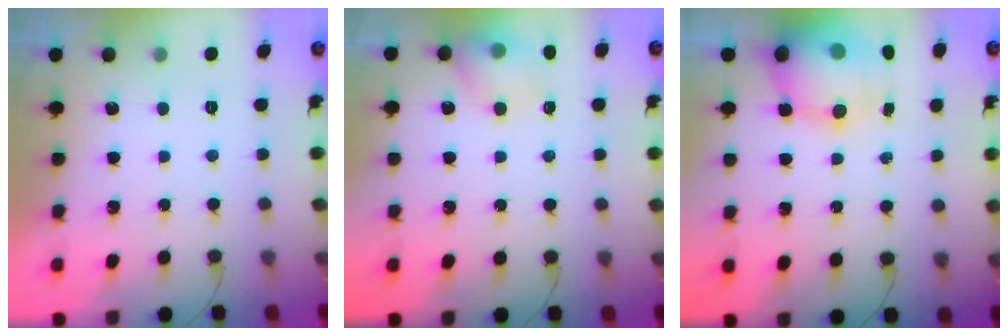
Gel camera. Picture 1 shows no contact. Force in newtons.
{"total": 11.1, "press": 10.9, "slide": 1.9}
{"total": 13.4, "press": 12.9, "slide": 3.5}